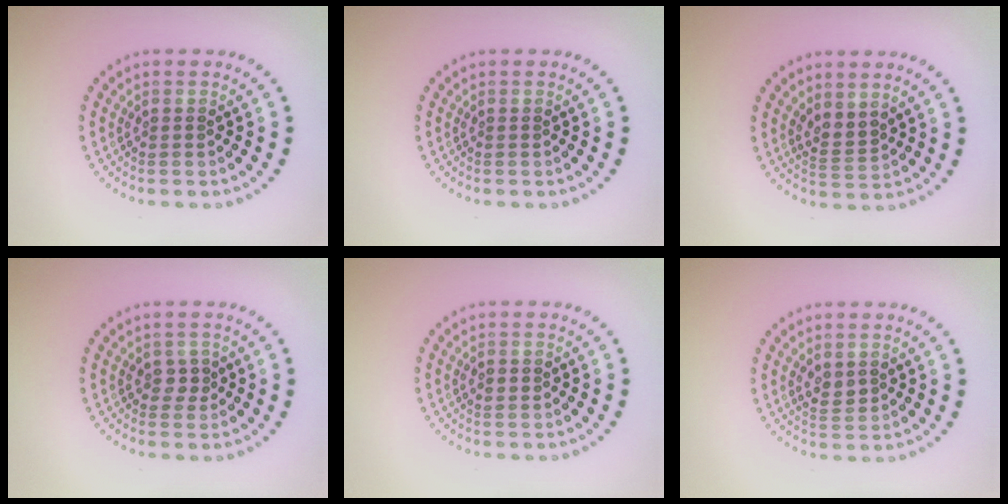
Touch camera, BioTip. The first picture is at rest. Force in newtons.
{"total": 0.0}
{"total": 1.9, "press": 1.4, "slide": 1.2}
{"total": 1.0, "press": 0.8, "slide": 0.6}
{"total": 0.9, "press": 0.9, "slide": 0.1}
{"total": 1.5, "press": 1.4, "slide": 0.3}